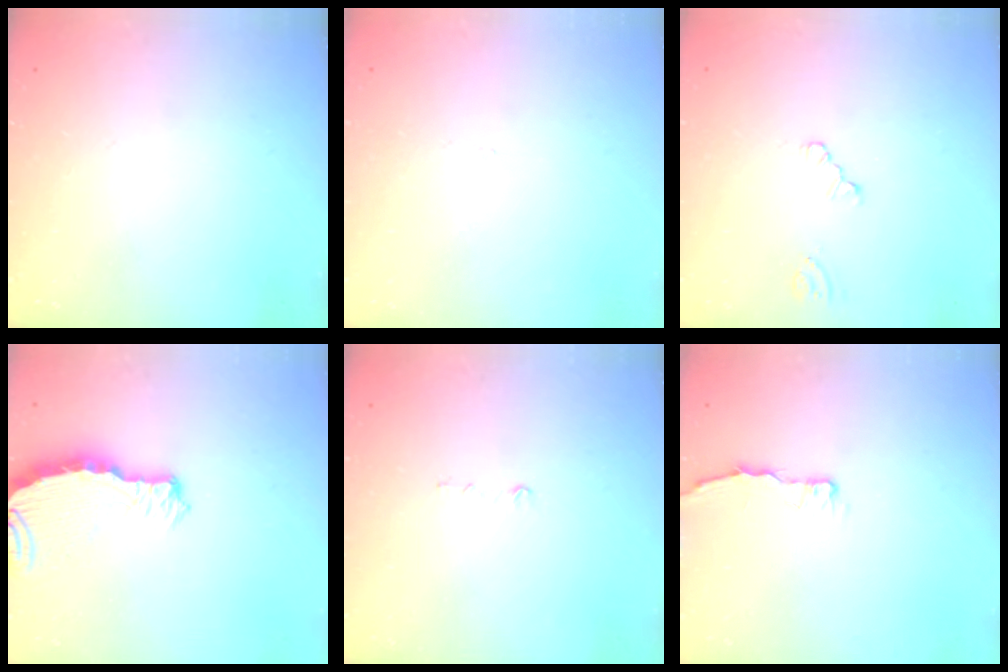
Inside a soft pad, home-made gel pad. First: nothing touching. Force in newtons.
{"total": 0.0}
{"total": 0.7, "press": 0.7, "slide": 0.2}
{"total": 7.9, "press": 7.9, "slide": 0.9}
{"total": 4.5, "press": 4.2, "slide": 1.7}
{"total": 2.9, "press": 2.9, "slide": 0.3}